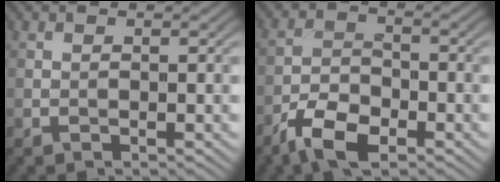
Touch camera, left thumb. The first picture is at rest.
{"total": 6.3, "force": [-4.2, 2.7, 3.8], "torque": [-0.076, -0.002, -0.089]}